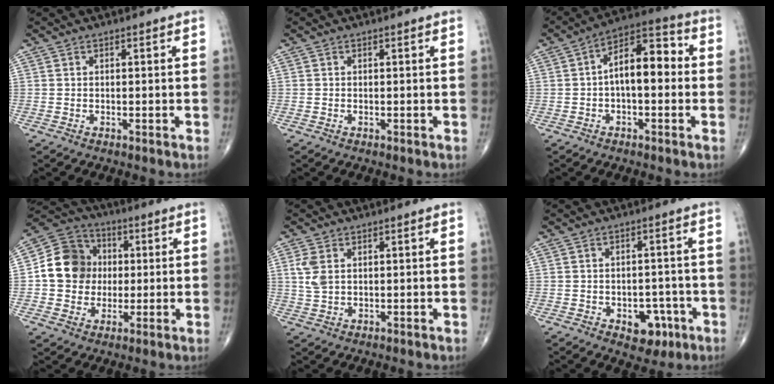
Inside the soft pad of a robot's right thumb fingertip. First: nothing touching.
{"total": 0.0}
{"total": 11.3, "force": [0.1, 5.6, 9.9], "torque": [-0.136, 0.041, -0.009]}
{"total": 12.4, "force": [0.5, 11.1, 5.5], "torque": [-0.072, 0.020, 0.002]}
{"total": 4.1, "force": [1.1, 2.5, 3.0], "torque": [-0.071, 0.001, 0.026]}
{"total": 6.6, "force": [-2.8, 4.3, 4.0], "torque": [-0.022, 0.018, -0.031]}